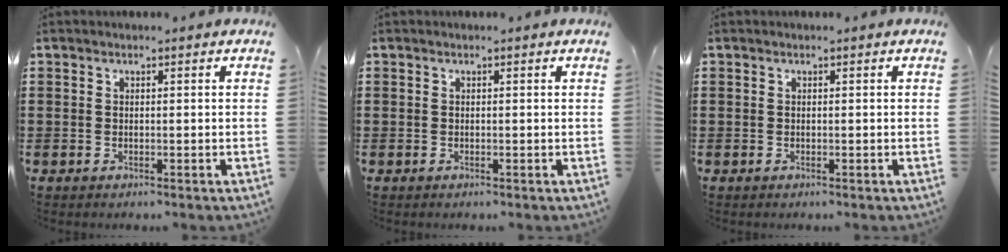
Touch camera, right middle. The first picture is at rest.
{"total": 0.0}
{"total": 0.0}